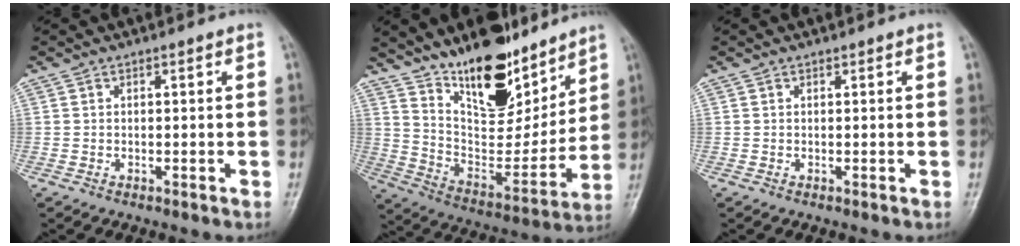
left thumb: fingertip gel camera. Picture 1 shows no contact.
{"total": 19.9, "force": [14.0, 8.3, 11.5], "torque": [-0.132, -0.094, 0.244]}
{"total": 0.0}